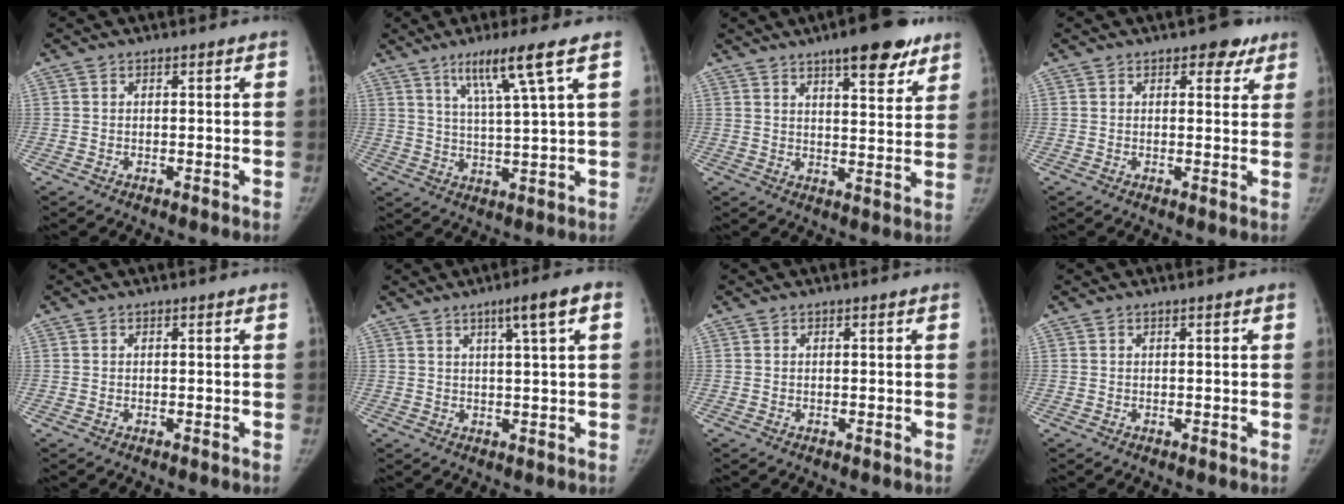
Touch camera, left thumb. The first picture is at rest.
{"total": 9.7, "force": [5.2, -0.6, 8.1], "torque": [-0.148, -0.023, 0.096]}
{"total": 12.2, "force": [8.1, 3.8, 8.4], "torque": [-0.085, -0.036, 0.111]}
{"total": 4.0, "force": [2.5, 2.5, 2.0], "torque": [0.004, -0.009, 0.028]}
{"total": 0.0}
{"total": 6.3, "force": [2.7, 0.2, 5.6], "torque": [-0.087, 0.002, 0.044]}
{"total": 0.0}
{"total": 0.0}